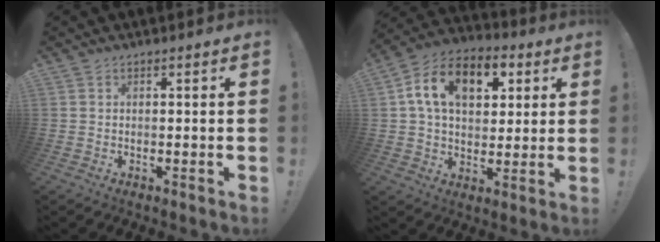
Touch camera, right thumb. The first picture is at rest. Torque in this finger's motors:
{"motor_torque": [1.99, 2.05, 0.69, -0.39, 0.14]}